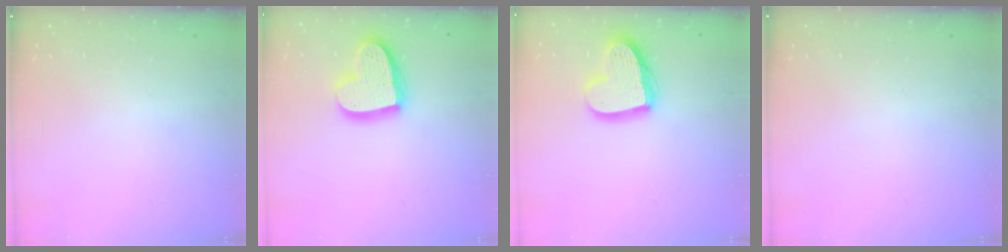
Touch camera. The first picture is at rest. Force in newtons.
{"total": 18.0, "press": 17.9, "slide": 1.3}
{"total": 17.2, "press": 17.1, "slide": 1.5}
{"total": 0.0}